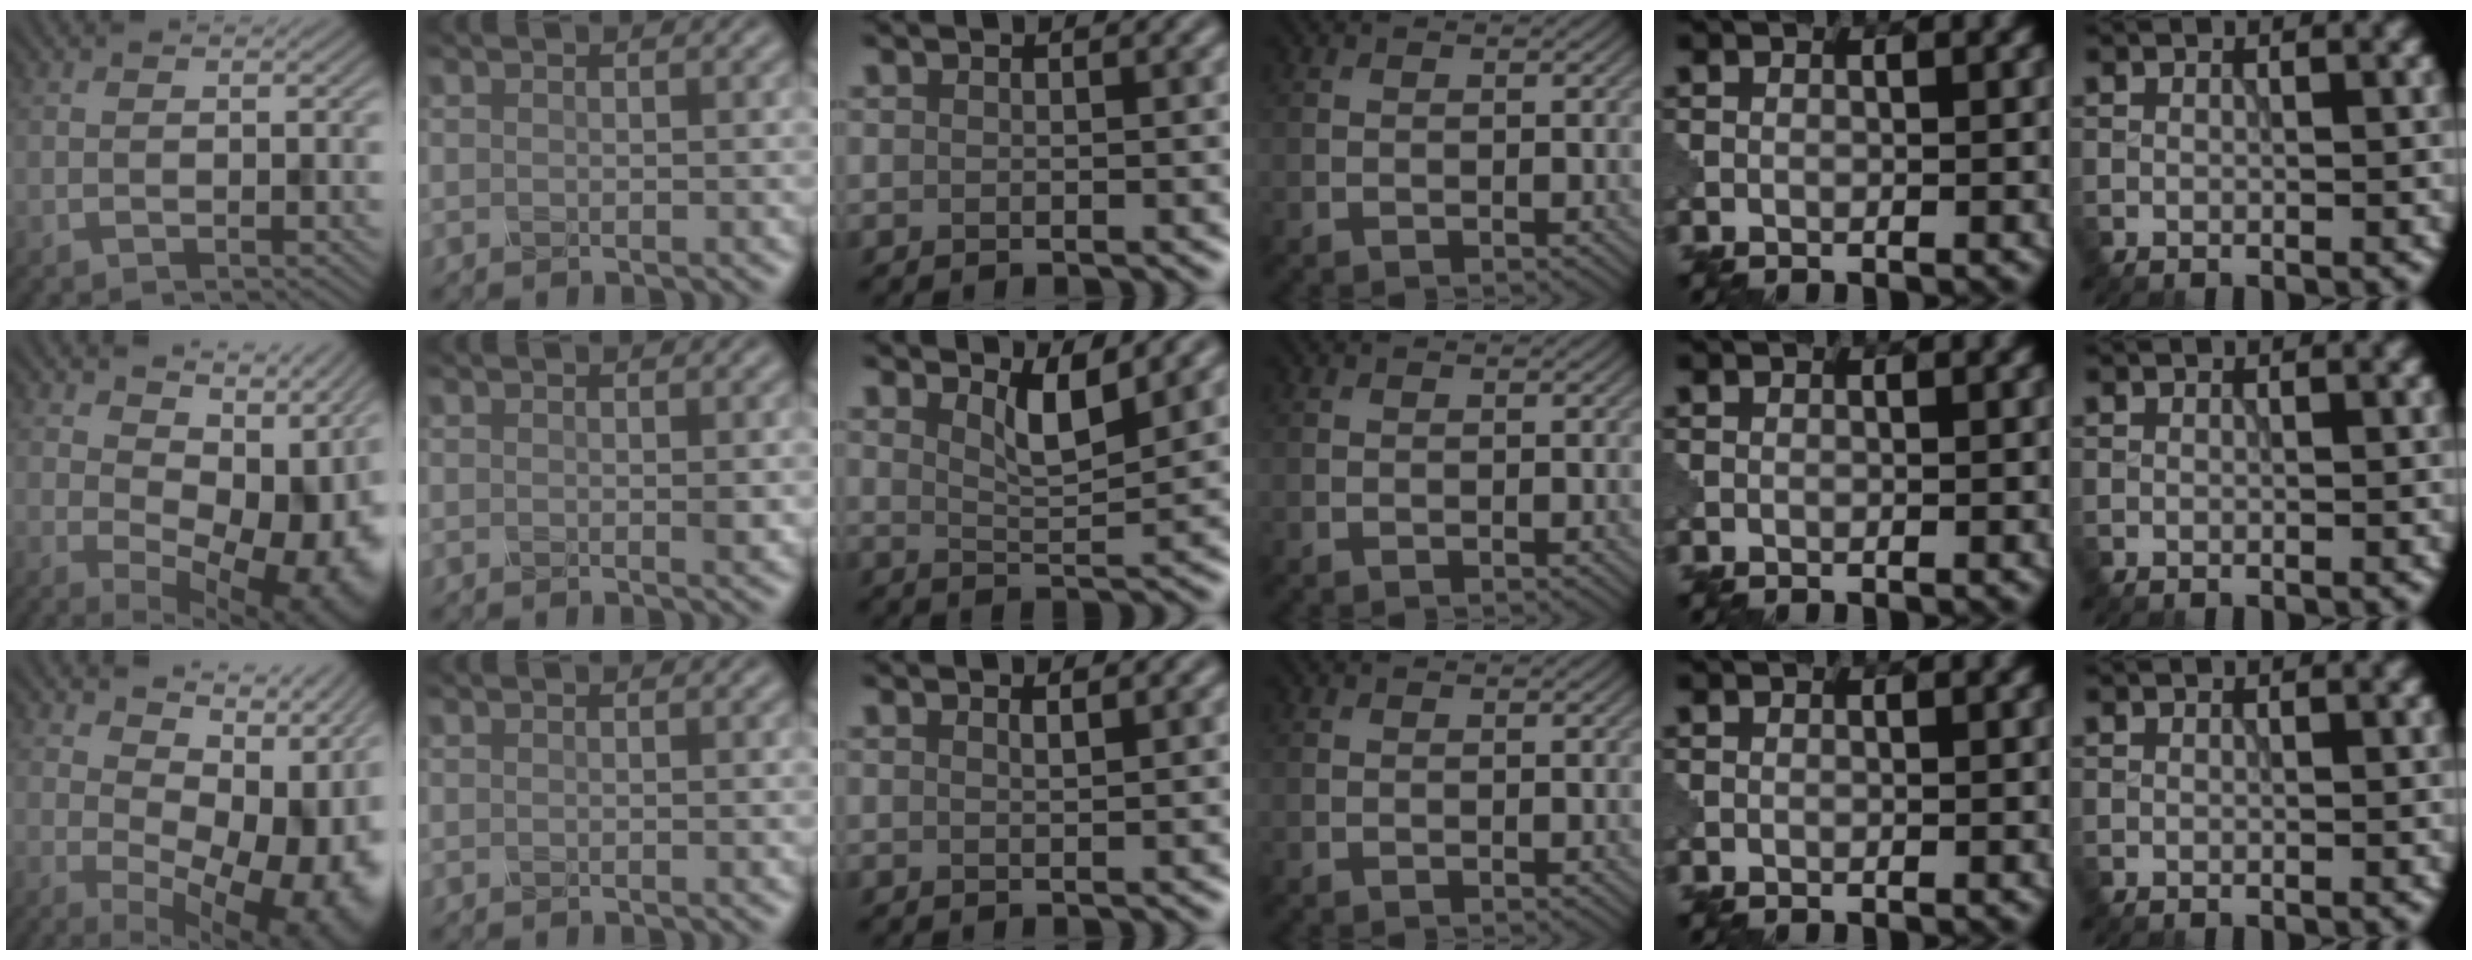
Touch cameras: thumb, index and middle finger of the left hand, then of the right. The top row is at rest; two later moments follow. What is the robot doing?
{"motion": "shake", "object": "salt shaker"}